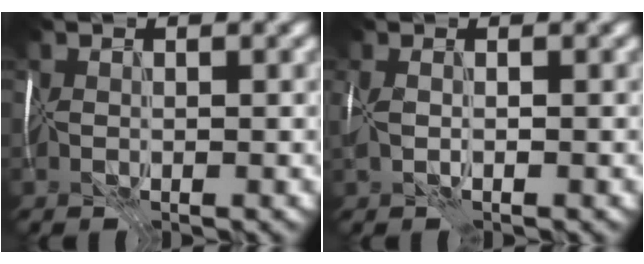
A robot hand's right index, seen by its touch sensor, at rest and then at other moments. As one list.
[{"total": 2.8, "force": [-0.1, 1.5, 2.4], "torque": [-0.056, -0.001, -0.003]}]